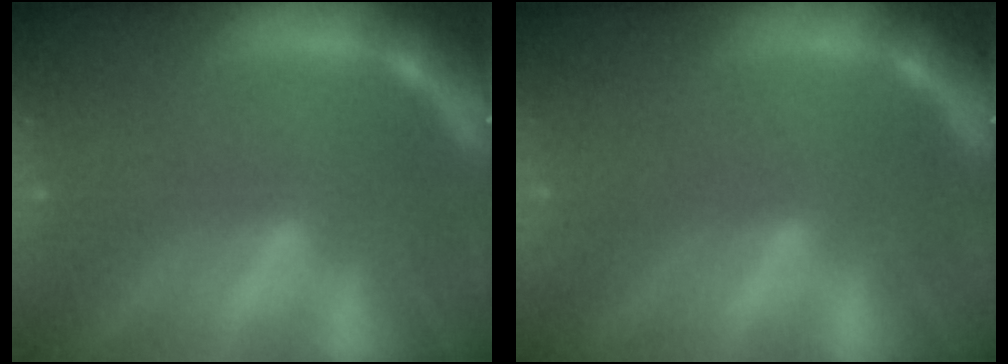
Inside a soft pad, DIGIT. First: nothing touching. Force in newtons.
{"total": 0.0}